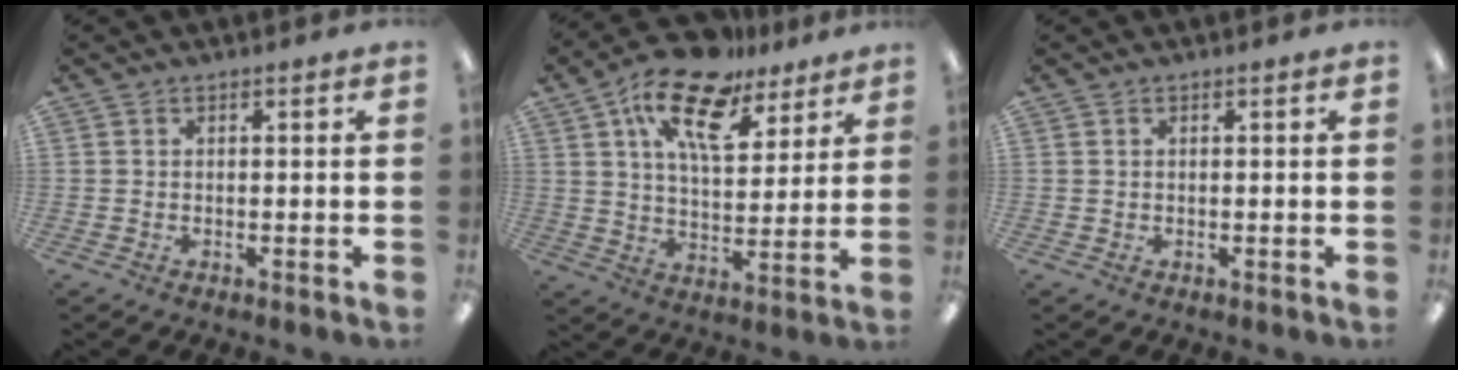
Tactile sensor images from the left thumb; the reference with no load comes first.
{"total": 16.4, "force": [10.7, 7.2, 10.1], "torque": [-0.169, -0.047, 0.183]}
{"total": 0.0}